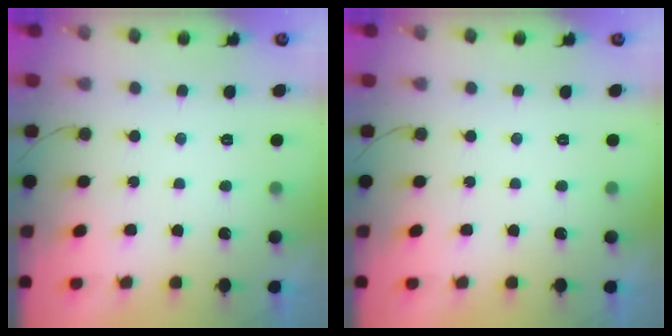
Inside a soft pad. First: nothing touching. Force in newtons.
{"total": 0.0}